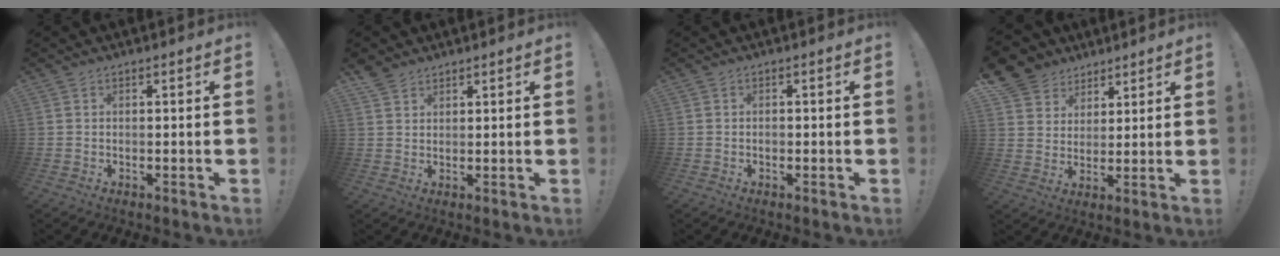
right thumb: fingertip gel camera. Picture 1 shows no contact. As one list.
[{"total": 3.3, "force": [2.8, 1.7, 0.7], "torque": [-0.010, -0.017, 0.053]}, {"total": 0.8, "force": [-0.5, 0.5, 0.3], "torque": [-0.005, 0.002, -0.009]}, {"total": 8.1, "force": [5.1, 6.3, 0.8], "torque": [-0.015, -0.040, 0.104]}]